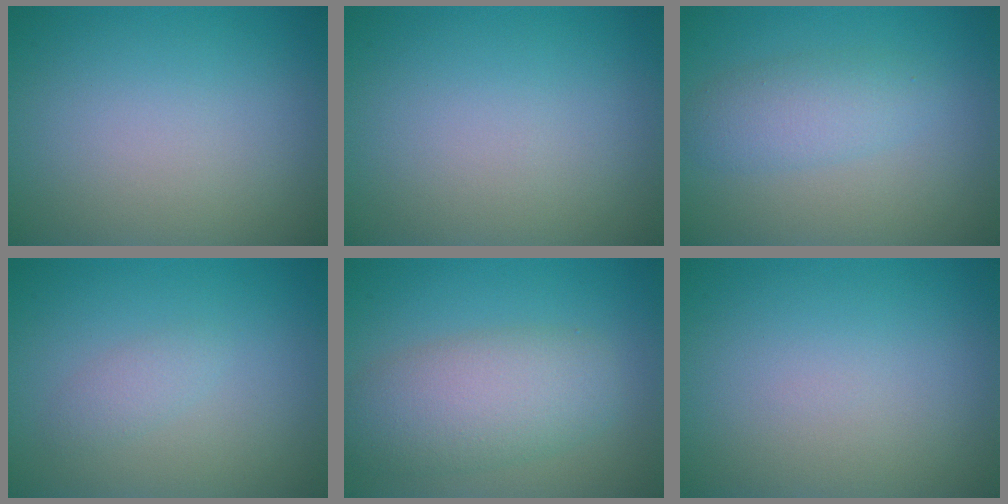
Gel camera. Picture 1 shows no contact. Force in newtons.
{"total": 0.0}
{"total": 2.8, "press": 2.8, "slide": 0.1}
{"total": 1.2, "press": 1.1, "slide": 0.1}
{"total": 5.8, "press": 5.7, "slide": 0.2}
{"total": 0.0}